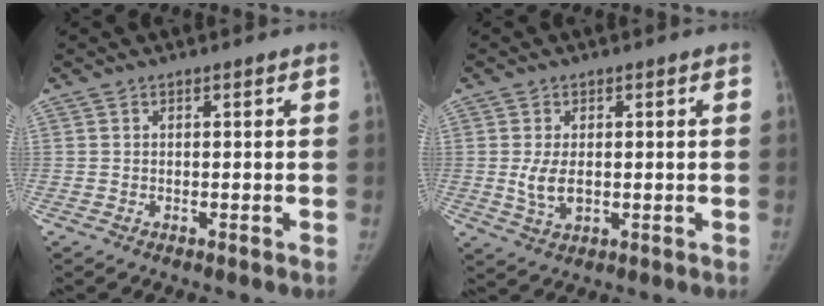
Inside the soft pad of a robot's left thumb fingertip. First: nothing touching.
{"total": 5.0, "force": [-0.1, 3.0, 4.0], "torque": [-0.078, -0.008, 0.005]}